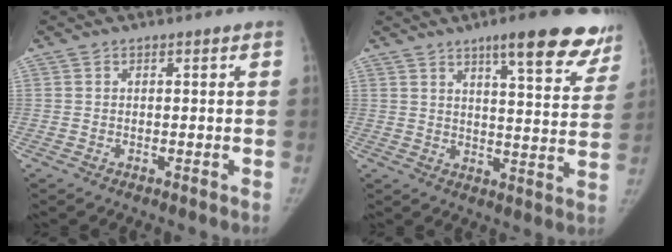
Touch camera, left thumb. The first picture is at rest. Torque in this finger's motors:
{"motor_torque": [0.80, -0.48, 1.11, -0.98, 0.23]}